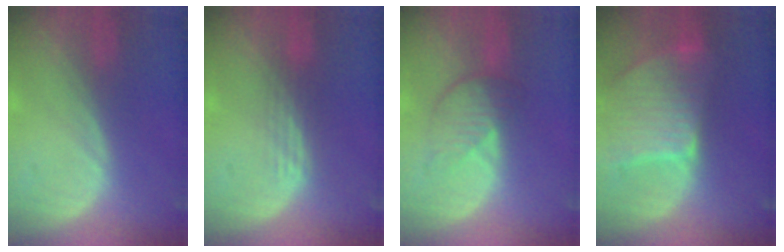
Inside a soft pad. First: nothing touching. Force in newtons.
{"total": 3.0, "press": 2.6, "slide": 1.4}
{"total": 4.6, "press": 4.2, "slide": 2.0}
{"total": 9.6, "press": 8.5, "slide": 4.5}